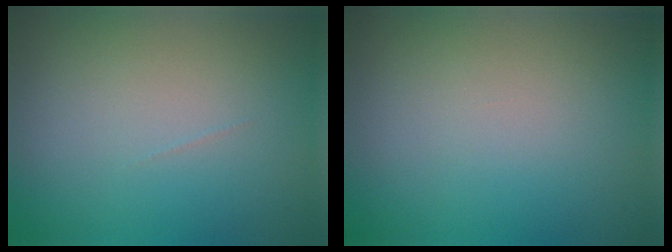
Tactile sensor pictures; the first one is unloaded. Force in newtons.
{"total": 0.0}